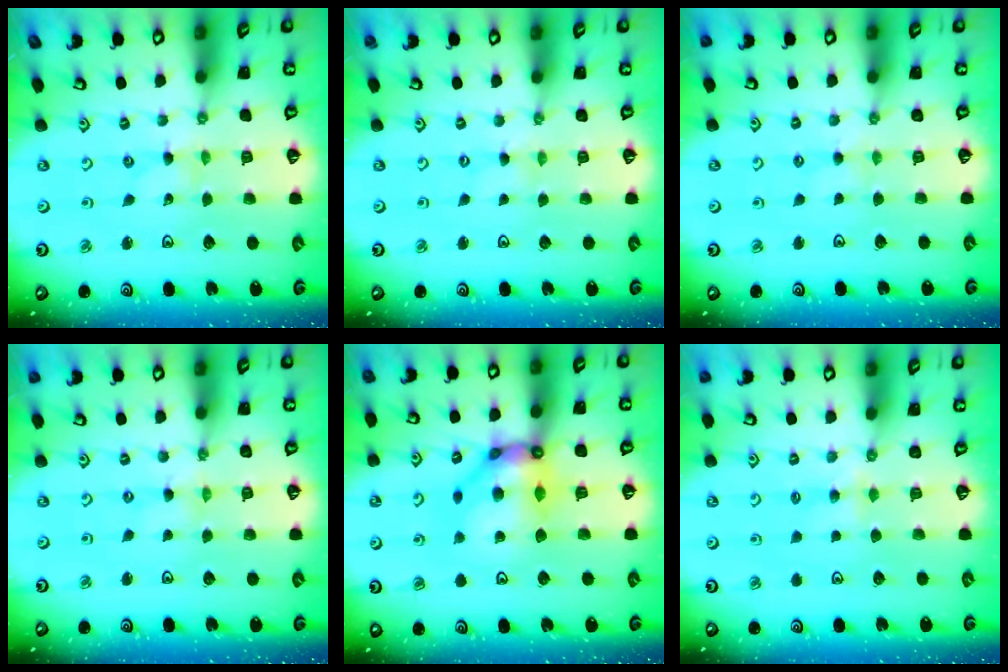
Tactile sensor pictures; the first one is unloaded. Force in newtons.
{"total": 0.0}
{"total": 1.5, "press": 1.4, "slide": 0.4}
{"total": 0.0}
{"total": 11.9, "press": 11.9, "slide": 1.0}
{"total": 3.8, "press": 3.8, "slide": 0.7}